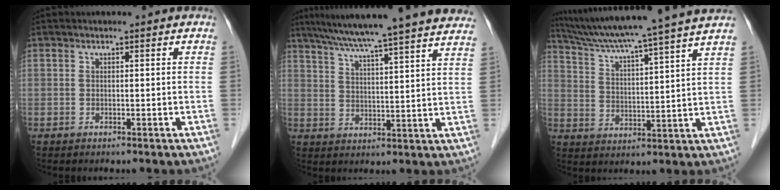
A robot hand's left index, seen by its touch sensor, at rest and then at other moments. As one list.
[{"total": 24.8, "force": [21.8, 0.1, 11.8], "torque": [-0.193, 0.000, 0.286]}, {"total": 18.1, "force": [15.7, -1.7, 8.9], "torque": [-0.155, -0.003, 0.227]}]